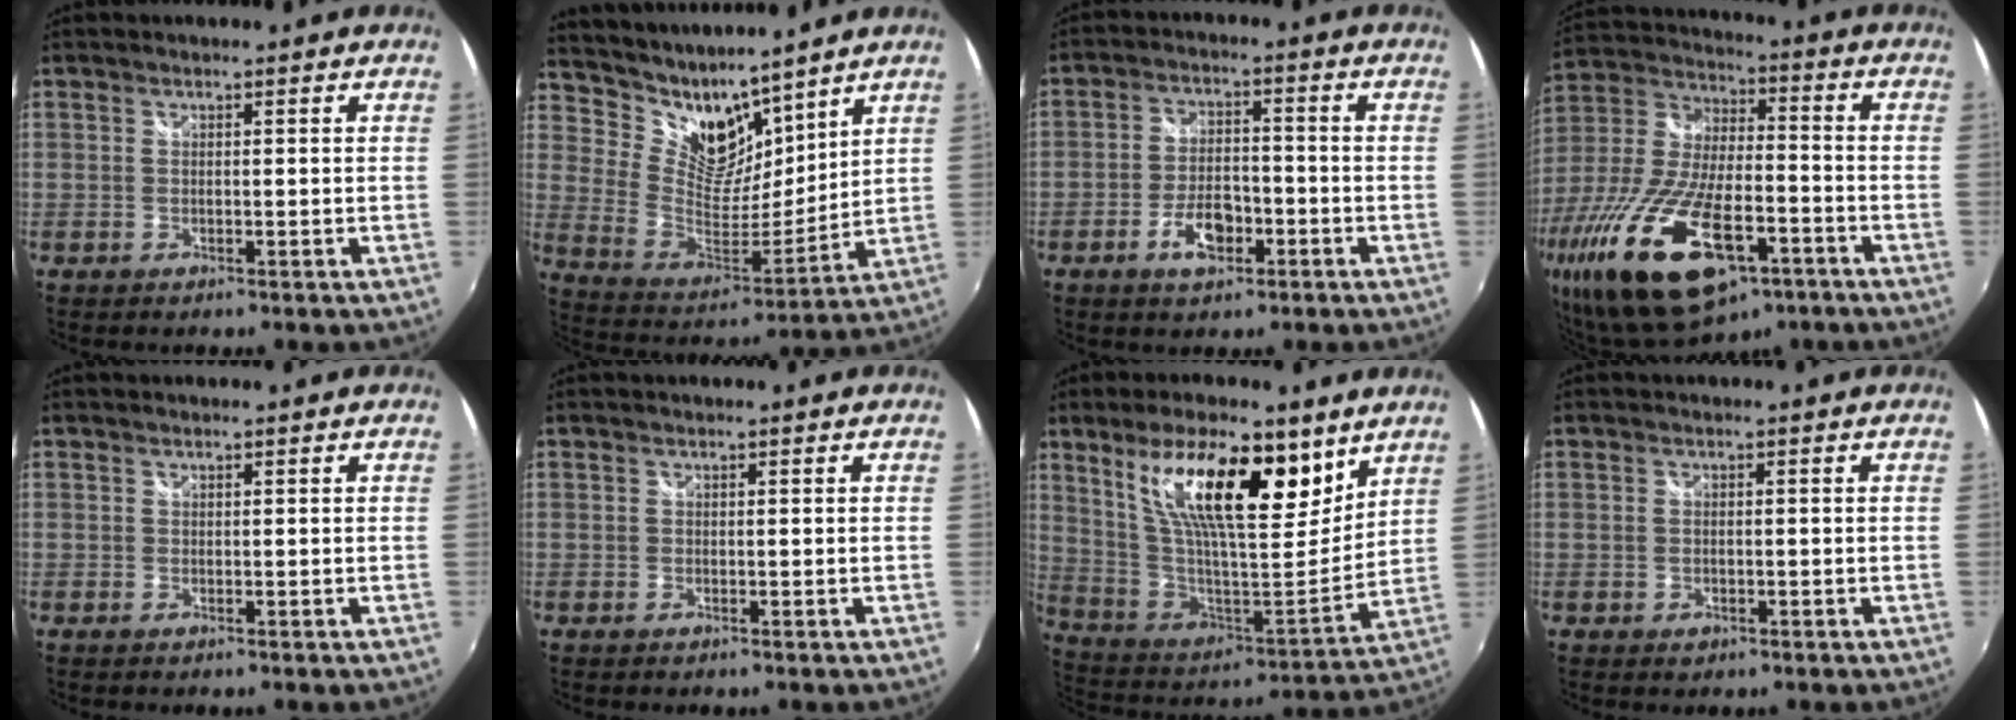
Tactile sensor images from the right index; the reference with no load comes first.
{"total": 13.0, "force": [10.8, 5.9, 4.3], "torque": [-0.090, -0.010, 0.210]}
{"total": 7.0, "force": [-3.5, 3.5, 5.0], "torque": [-0.102, 0.002, -0.057]}
{"total": 29.8, "force": [-14.8, 12.6, 22.5], "torque": [-0.473, -0.059, -0.248]}
{"total": 0.0}
{"total": 0.0}
{"total": 22.3, "force": [12.3, 7.5, 17.0], "torque": [-0.301, 0.015, 0.222]}
{"total": 1.2, "force": [-0.4, 1.0, 0.5], "torque": [-0.010, -0.002, -0.006]}